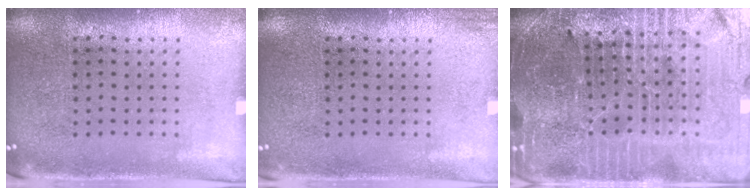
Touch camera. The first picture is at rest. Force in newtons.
{"total": 0.9, "press": 0.9, "slide": 0.1}
{"total": 5.4, "press": 5.0, "slide": 1.9}